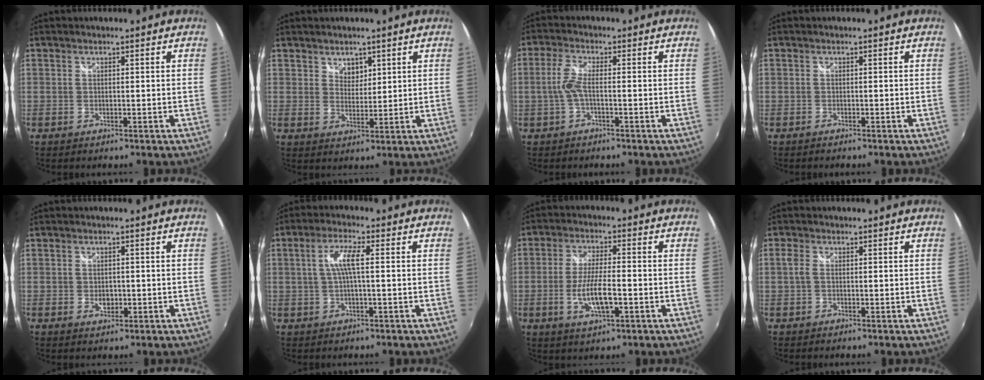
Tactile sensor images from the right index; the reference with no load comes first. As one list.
[{"total": 3.1, "force": [2.1, 2.2, 1.0], "torque": [-0.008, 0.002, 0.036]}, {"total": 3.9, "force": [-0.9, 0.6, 3.7], "torque": [-0.086, 0.004, -0.017]}, {"total": 0.7, "force": [-0.6, 0.2, 0.2], "torque": [-0.006, -0.003, -0.013]}, {"total": 2.2, "force": [-0.5, 1.8, 1.3], "torque": [-0.022, -0.002, -0.007]}, {"total": 4.8, "force": [0.3, 0.5, 4.8], "torque": [-0.094, 0.006, 0.008]}, {"total": 8.2, "force": [-2.5, 2.2, 7.6], "torque": [-0.151, -0.009, -0.044]}, {"total": 1.6, "force": [0.0, 0.9, 1.3], "torque": [-0.031, 0.002, -0.002]}]